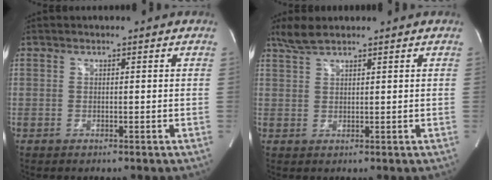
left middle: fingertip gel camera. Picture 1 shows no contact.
{"total": 3.0, "force": [2.6, 0.3, 1.5], "torque": [-0.039, 0.012, 0.058]}